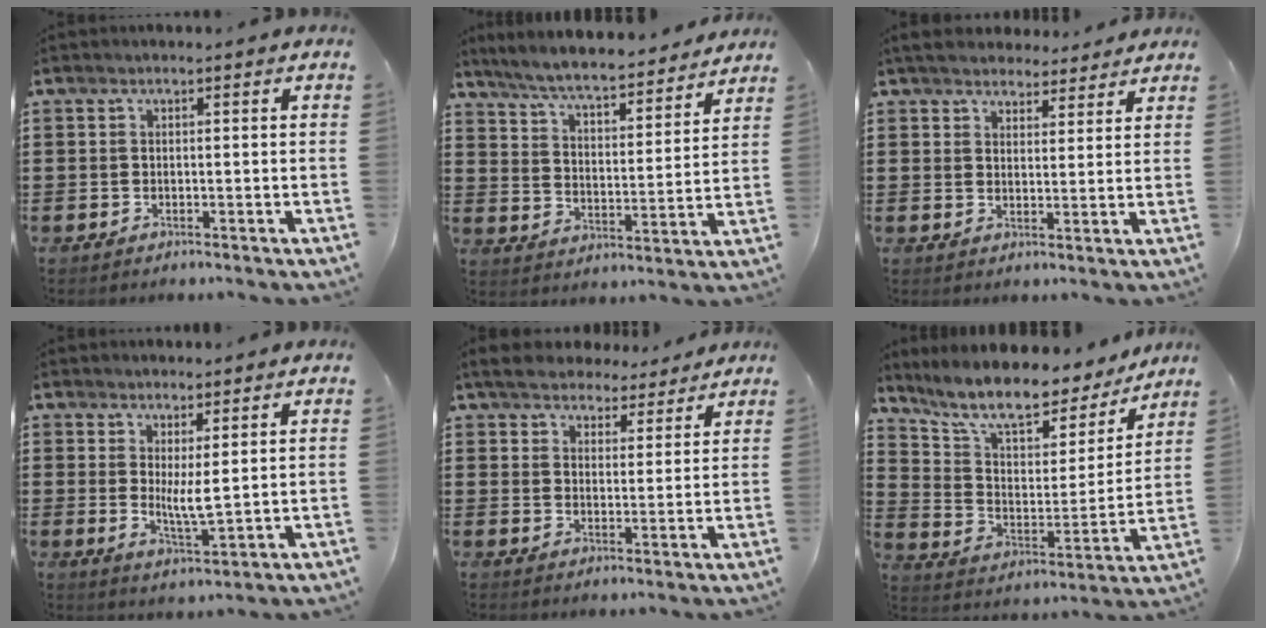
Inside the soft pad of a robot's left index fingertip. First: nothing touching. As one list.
[{"total": 6.3, "force": [5.9, 0.2, 2.2], "torque": [-0.068, -0.040, 0.100]}, {"total": 4.0, "force": [3.8, 1.1, 0.5], "torque": [-0.023, -0.009, 0.070]}, {"total": 4.6, "force": [1.5, 0.9, 4.2], "torque": [-0.074, -0.012, 0.028]}, {"total": 4.9, "force": [4.6, 1.4, 0.8], "torque": [-0.038, -0.015, 0.083]}, {"total": 10.4, "force": [9.0, 2.4, 4.6], "torque": [-0.124, -0.058, 0.153]}]